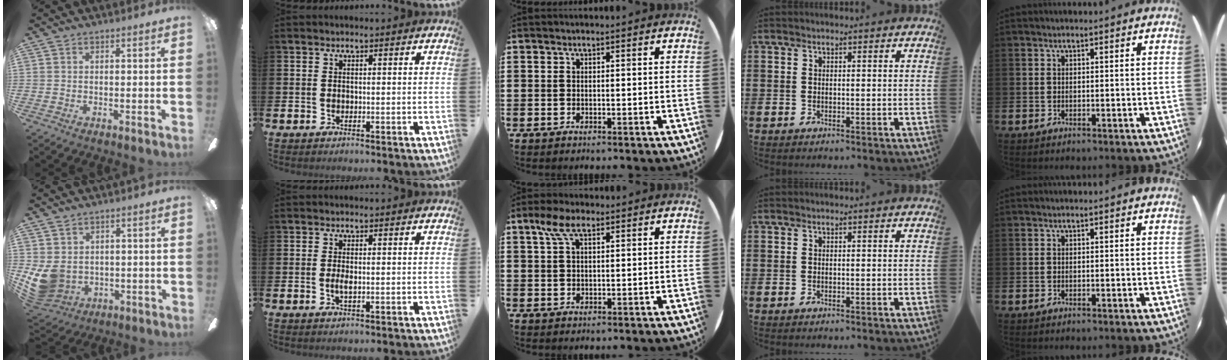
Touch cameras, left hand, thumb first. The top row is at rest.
{"thumb": {"total": 8.1, "force": [-0.3, 7.1, 3.9], "torque": [-0.106, -0.007, 0.000]}, "index": {"total": 1.3, "force": [-0.1, 0.3, 1.2], "torque": [-0.022, 0.000, -0.003]}, "middle": {"total": 4.6, "force": [2.6, 2.0, 3.3], "torque": [-0.071, 0.010, 0.045]}}